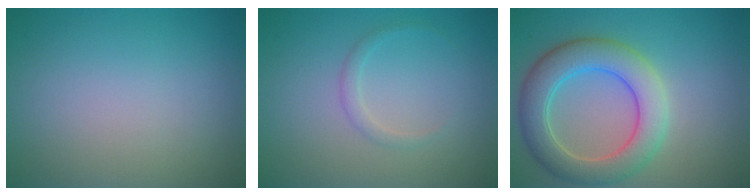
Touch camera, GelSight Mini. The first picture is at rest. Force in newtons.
{"total": 1.0, "press": 1.0, "slide": 0.1}
{"total": 6.7, "press": 6.6, "slide": 0.4}